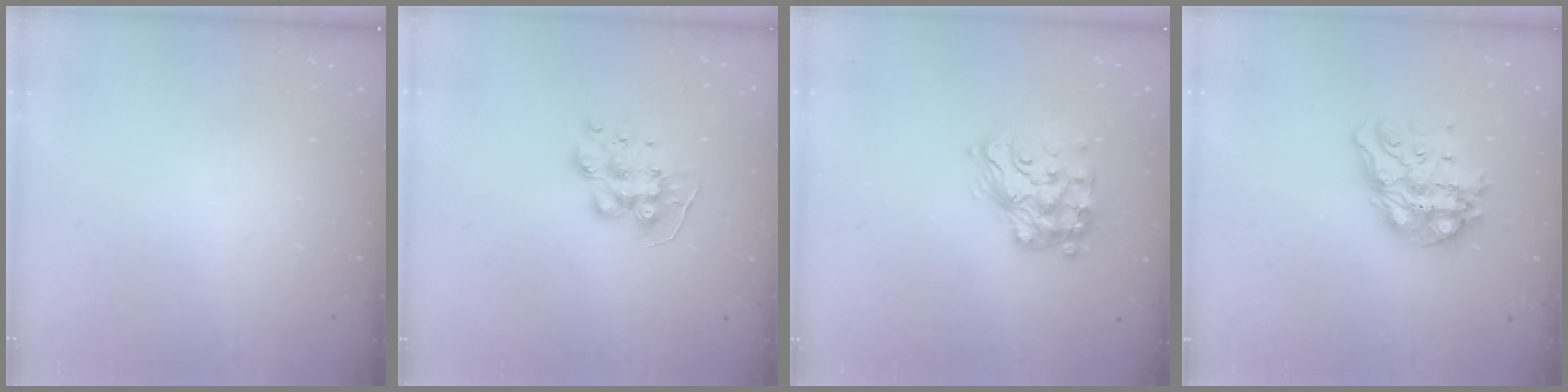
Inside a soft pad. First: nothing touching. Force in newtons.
{"total": 9.6, "press": 9.5, "slide": 0.9}
{"total": 17.1, "press": 17.1, "slide": 1.2}
{"total": 13.0, "press": 12.9, "slide": 1.5}